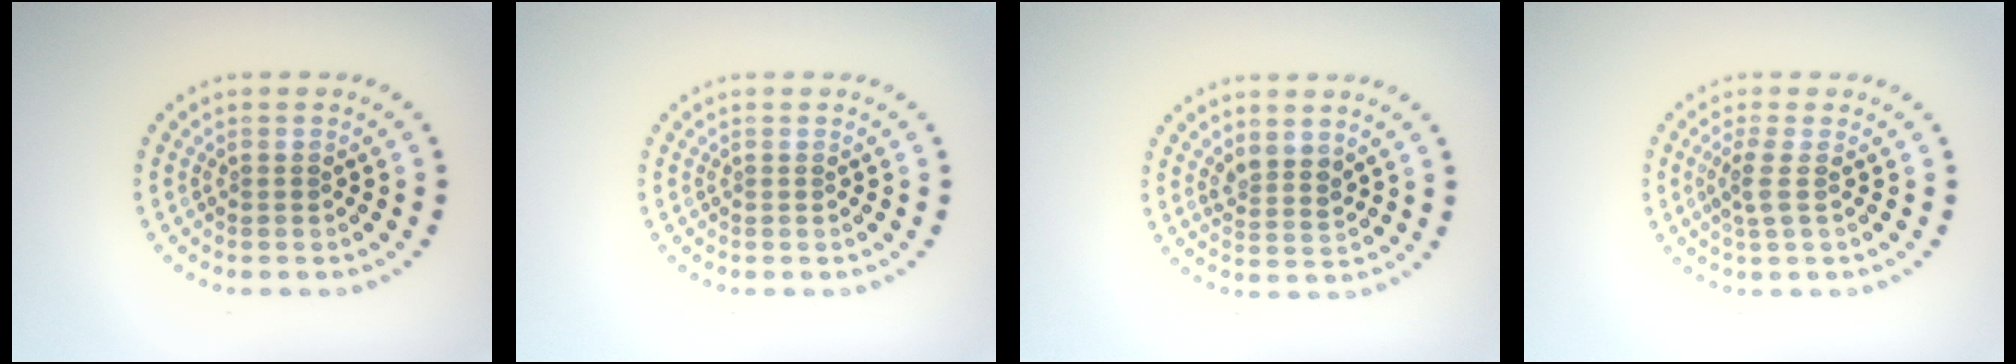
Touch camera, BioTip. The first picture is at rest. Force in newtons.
{"total": 0.0}
{"total": 2.0, "press": 1.7, "slide": 1.1}
{"total": 1.7, "press": 1.3, "slide": 1.1}